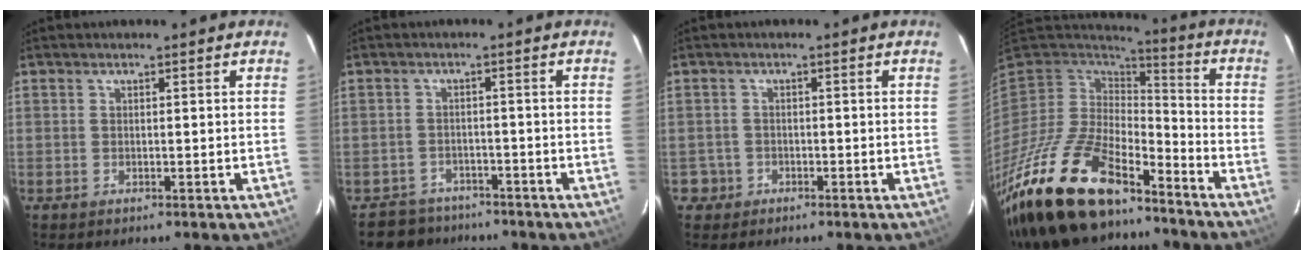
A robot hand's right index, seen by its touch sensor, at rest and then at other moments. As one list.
[{"total": 6.0, "force": [-4.6, 3.9, -0.3], "torque": [-0.007, 0.027, -0.072]}, {"total": 2.8, "force": [-1.1, 2.6, -0.1], "torque": [0.001, 0.017, -0.015]}, {"total": 27.6, "force": [-19.8, 10.5, 16.2], "torque": [-0.338, -0.038, -0.337]}]